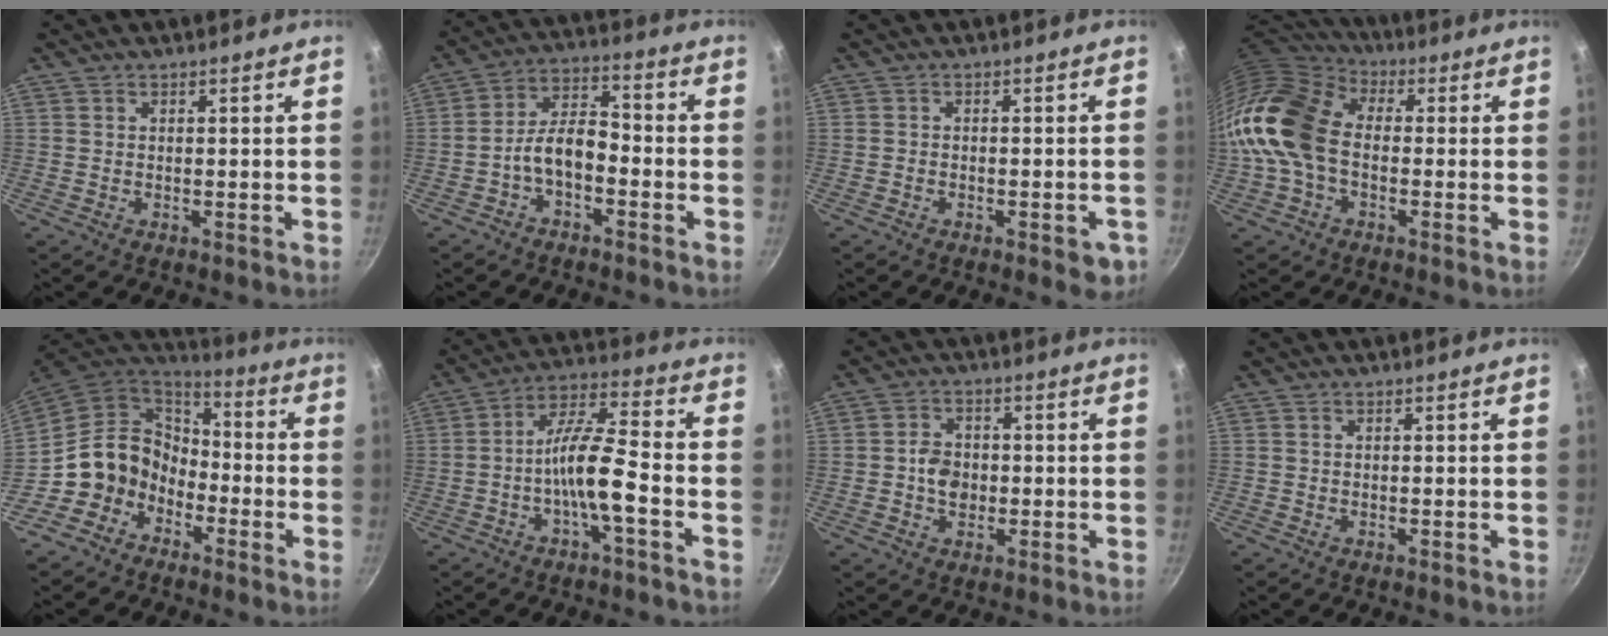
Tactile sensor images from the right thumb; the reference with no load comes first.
{"total": 7.9, "force": [-3.2, 4.2, 5.8], "torque": [-0.092, 0.049, -0.065]}
{"total": 4.2, "force": [-2.0, 1.8, 3.2], "torque": [-0.031, 0.009, -0.021]}
{"total": 16.2, "force": [-1.4, 11.4, 11.4], "torque": [-0.205, 0.036, -0.045]}
{"total": 11.7, "force": [-4.9, 9.8, 4.1], "torque": [-0.033, 0.064, -0.108]}
{"total": 10.7, "force": [-3.6, 2.3, 9.9], "torque": [-0.179, 0.044, -0.071]}
{"total": 5.2, "force": [-0.6, 4.1, 3.1], "torque": [-0.031, 0.008, -0.014]}
{"total": 0.0}